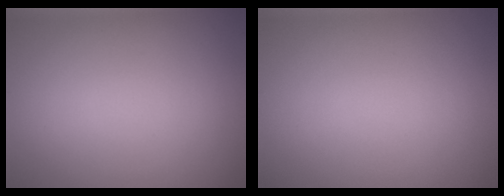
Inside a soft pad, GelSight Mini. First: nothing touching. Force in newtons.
{"total": 0.0}